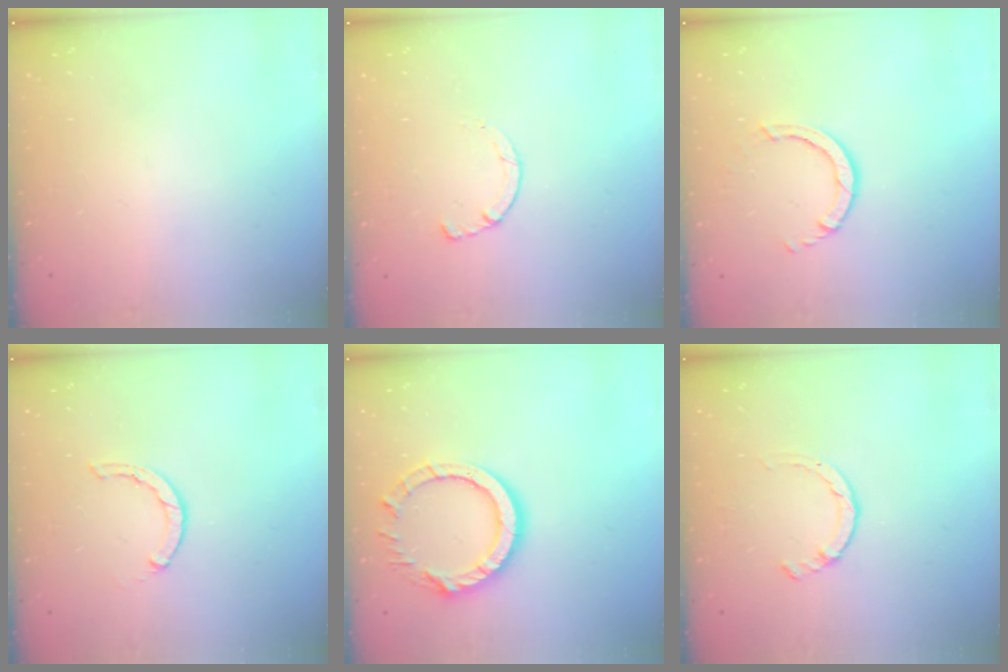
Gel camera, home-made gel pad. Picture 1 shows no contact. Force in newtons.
{"total": 1.8, "press": 1.7, "slide": 0.3}
{"total": 3.0, "press": 3.0, "slide": 0.4}
{"total": 1.6, "press": 1.5, "slide": 0.4}
{"total": 12.6, "press": 12.6, "slide": 1.2}
{"total": 1.4, "press": 1.3, "slide": 0.3}